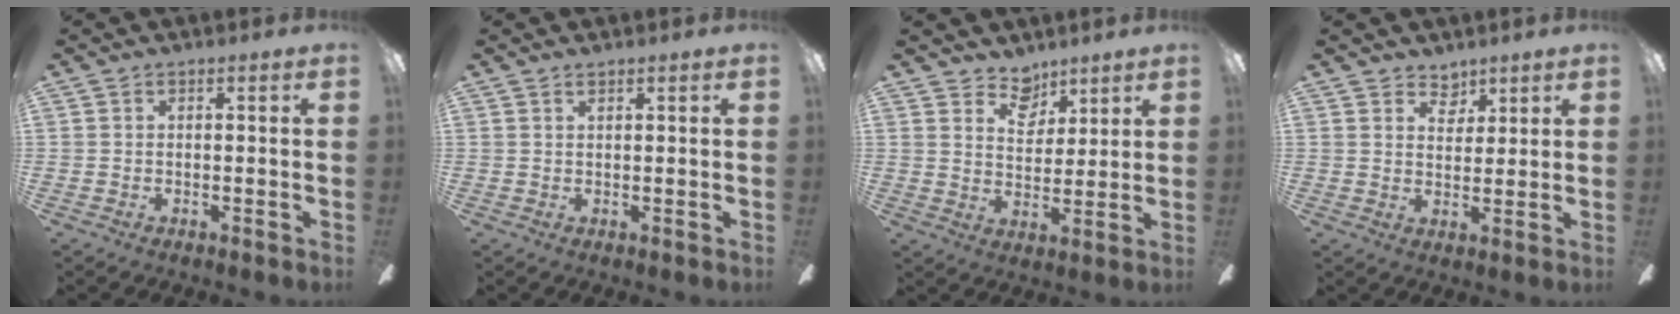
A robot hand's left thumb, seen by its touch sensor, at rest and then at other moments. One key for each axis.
{"total": 1.0, "fx": 0.8, "fy": 0.2, "fz": 0.5, "tx": -0.012, "ty": 0.000, "tz": 0.014}
{"total": 6.8, "fx": 5.5, "fy": 3.8, "fz": 1.4, "tx": -0.027, "ty": -0.027, "tz": 0.102}
{"total": 4.6, "fx": 3.7, "fy": 2.7, "fz": 1.0, "tx": -0.008, "ty": -0.018, "tz": 0.064}